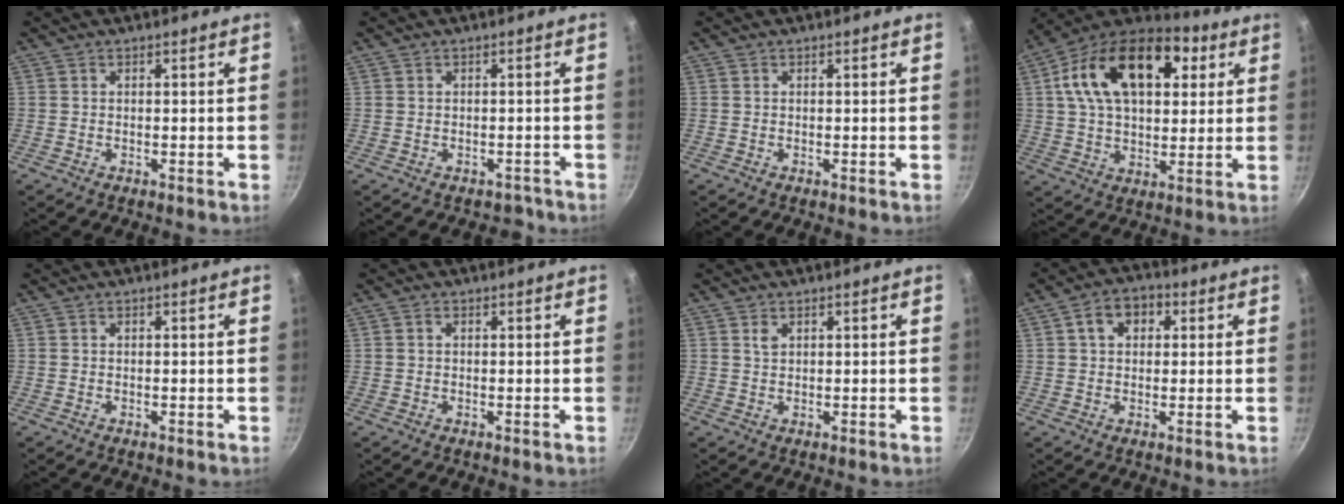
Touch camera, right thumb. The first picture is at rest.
{"total": 2.0, "force": [-1.5, 1.3, 0.1], "torque": [0.025, 0.034, -0.001]}
{"total": 0.0}
{"total": 23.2, "force": [7.2, 14.1, 16.9], "torque": [-0.270, 0.009, 0.103]}
{"total": 0.0}
{"total": 0.6, "force": [0.1, 0.4, 0.5], "torque": [-0.008, 0.003, 0.003]}
{"total": 1.3, "force": [0.7, 0.8, 0.8], "torque": [-0.012, -0.002, 0.013]}
{"total": 6.6, "force": [2.0, 4.7, 4.1], "torque": [-0.040, 0.012, 0.022]}